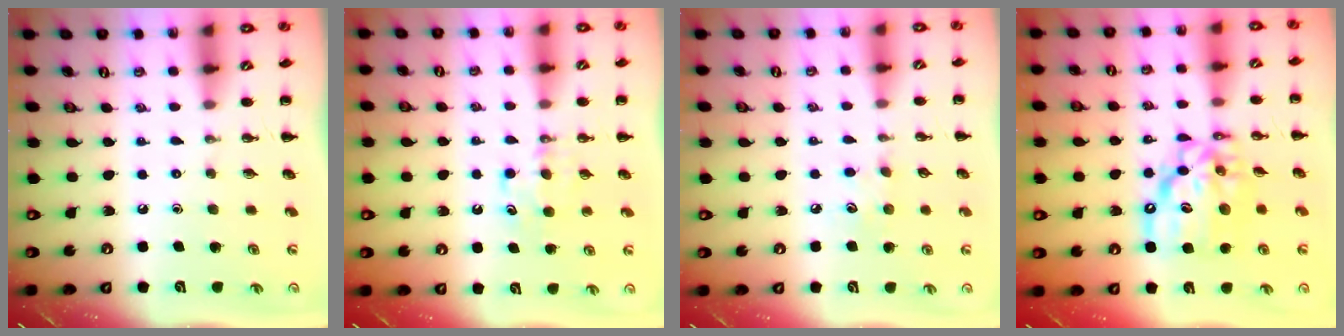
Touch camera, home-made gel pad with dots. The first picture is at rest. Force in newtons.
{"total": 5.7, "press": 5.6, "slide": 1.5}
{"total": 5.4, "press": 5.2, "slide": 1.3}
{"total": 12.6, "press": 12.2, "slide": 3.4}